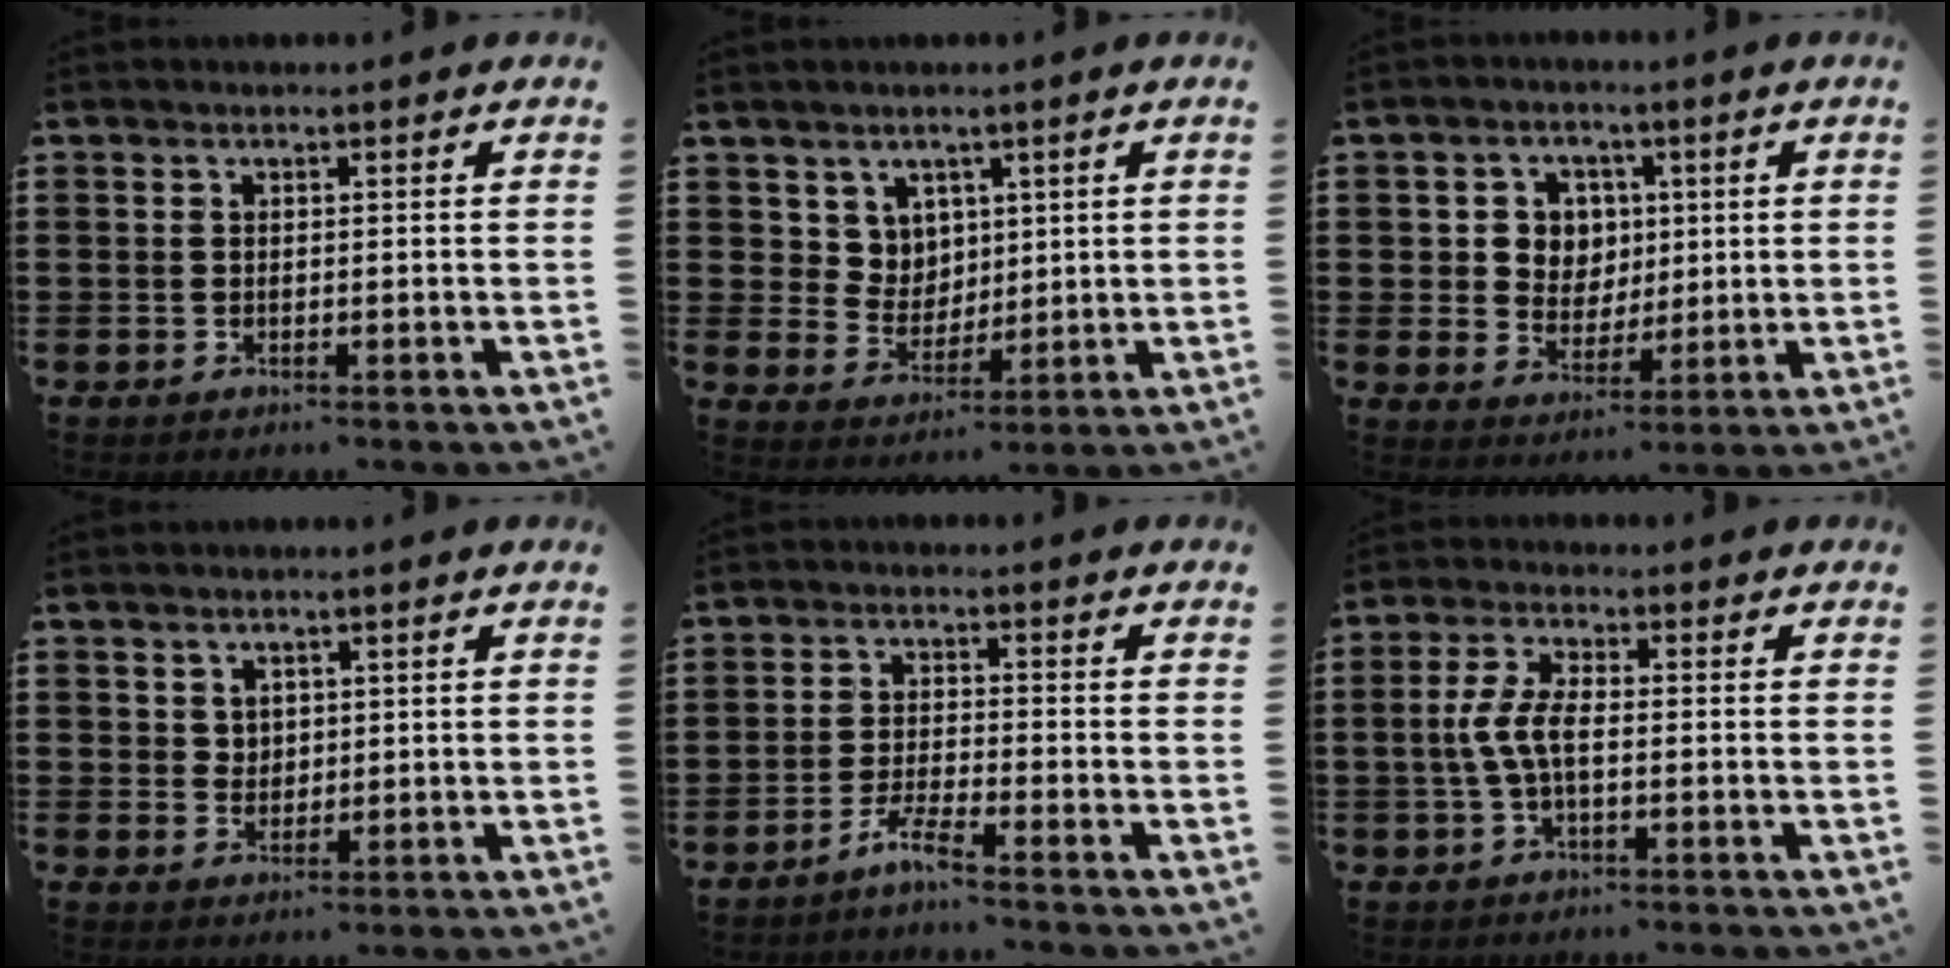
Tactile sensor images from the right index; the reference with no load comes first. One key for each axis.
{"total": 4.9, "fx": 2.9, "fy": 3.9, "fz": 0.4, "tx": -0.031, "ty": 0.005, "tz": 0.055}
{"total": 5.5, "fx": 1.3, "fy": 5.1, "fz": 1.5, "tx": -0.048, "ty": 0.015, "tz": 0.020}
{"total": 2.0, "fx": 1.4, "fy": 1.4, "fz": 0.2, "tx": -0.010, "ty": 0.007, "tz": 0.027}
{"total": 3.5, "fx": -3.0, "fy": -0.4, "fz": 1.7, "tx": -0.046, "ty": -0.002, "tz": -0.062}
{"total": 4.9, "fx": -0.7, "fy": 1.6, "fz": 4.6, "tx": -0.112, "ty": -0.005, "tz": -0.021}